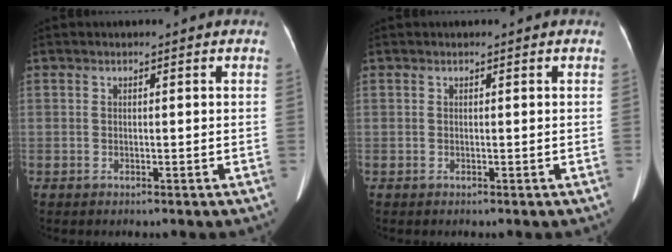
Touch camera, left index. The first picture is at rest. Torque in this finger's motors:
{"motor_torque": [0.03, 0.03, 0.00, 0.01]}